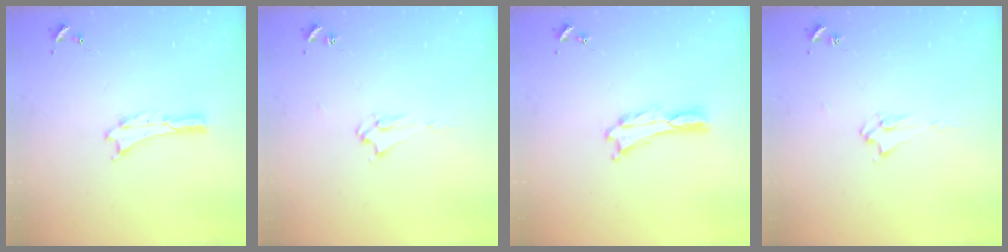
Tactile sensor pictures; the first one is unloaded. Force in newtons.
{"total": 1.9, "press": 1.9, "slide": 0.3}
{"total": 0.0}
{"total": 1.9, "press": 1.9, "slide": 0.3}